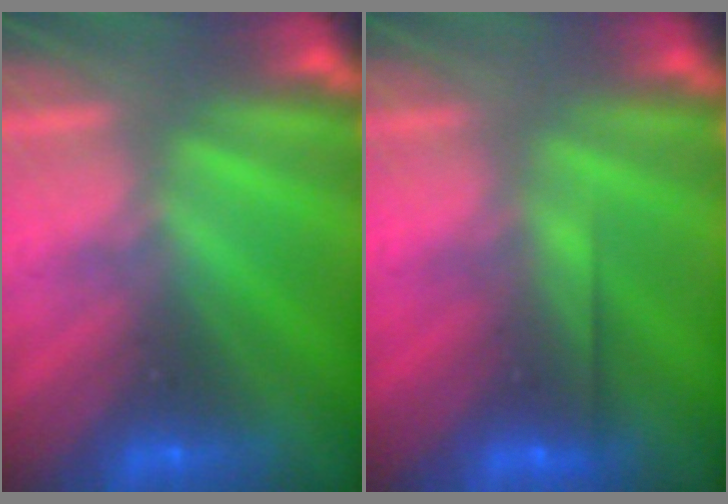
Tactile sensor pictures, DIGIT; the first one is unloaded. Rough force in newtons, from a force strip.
{"total": 2.5}